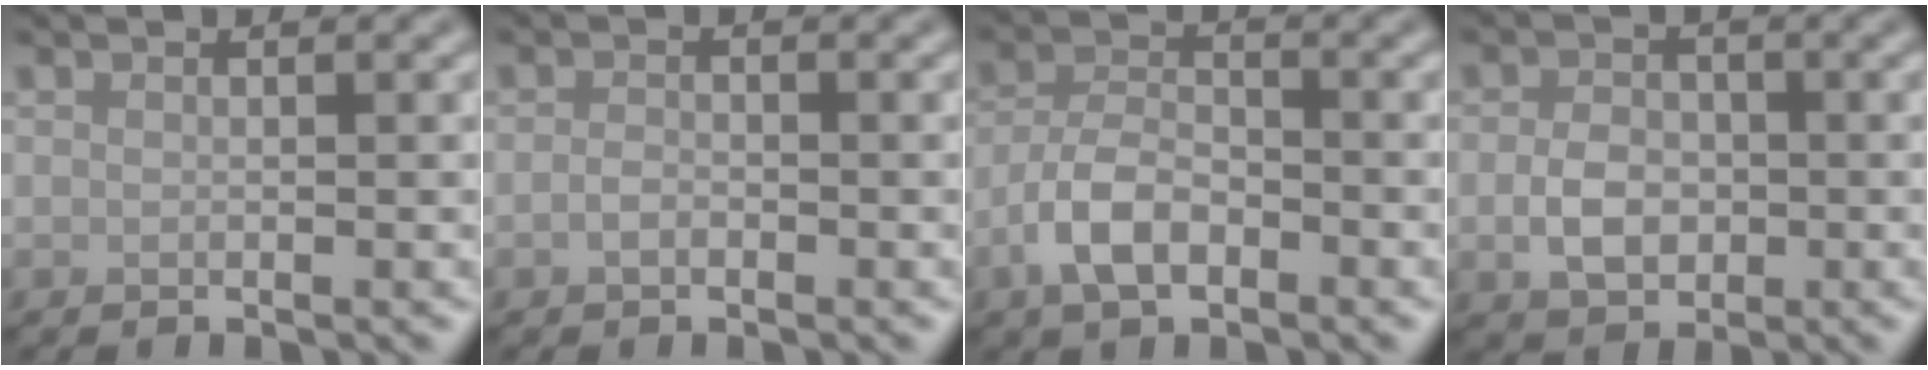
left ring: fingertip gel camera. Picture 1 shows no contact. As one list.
[{"total": 1.0, "force": [-0.5, 0.6, 0.7], "torque": [-0.017, -0.001, -0.012]}, {"total": 4.4, "force": [-2.3, 2.2, 3.0], "torque": [-0.053, 0.004, -0.052]}, {"total": 3.5, "force": [-0.6, 2.6, 2.2], "torque": [-0.043, -0.001, -0.015]}]